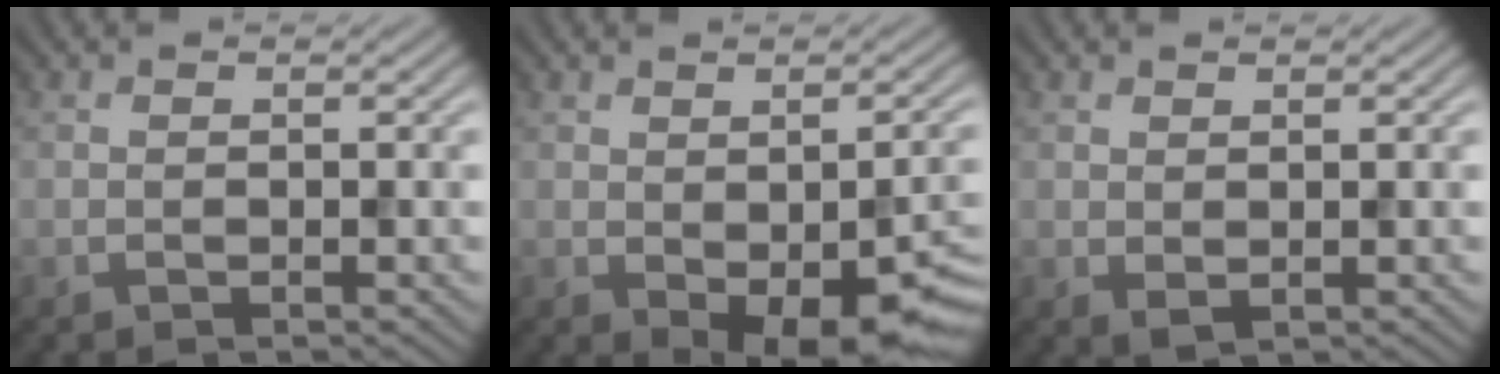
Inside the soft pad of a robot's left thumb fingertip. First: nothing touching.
{"total": 9.3, "force": [-3.4, 4.3, 7.6], "torque": [-0.105, -0.025, -0.034]}
{"total": 1.1, "force": [0.5, 0.6, 0.7], "torque": [-0.017, -0.004, 0.014]}